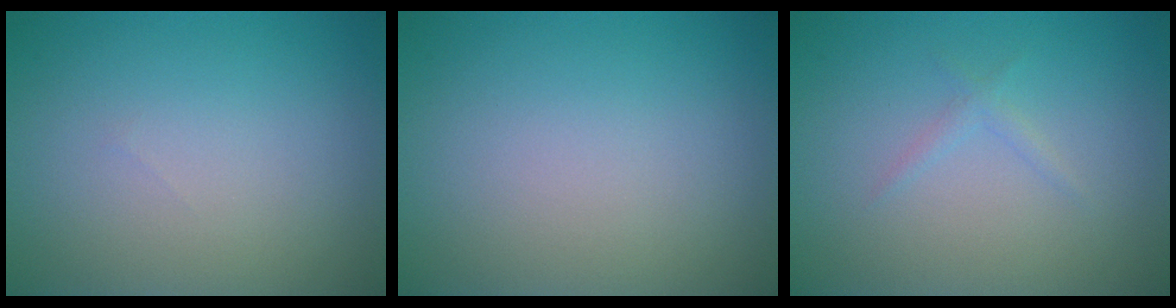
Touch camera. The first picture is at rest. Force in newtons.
{"total": 0.0}
{"total": 0.9, "press": 0.9, "slide": 0.1}